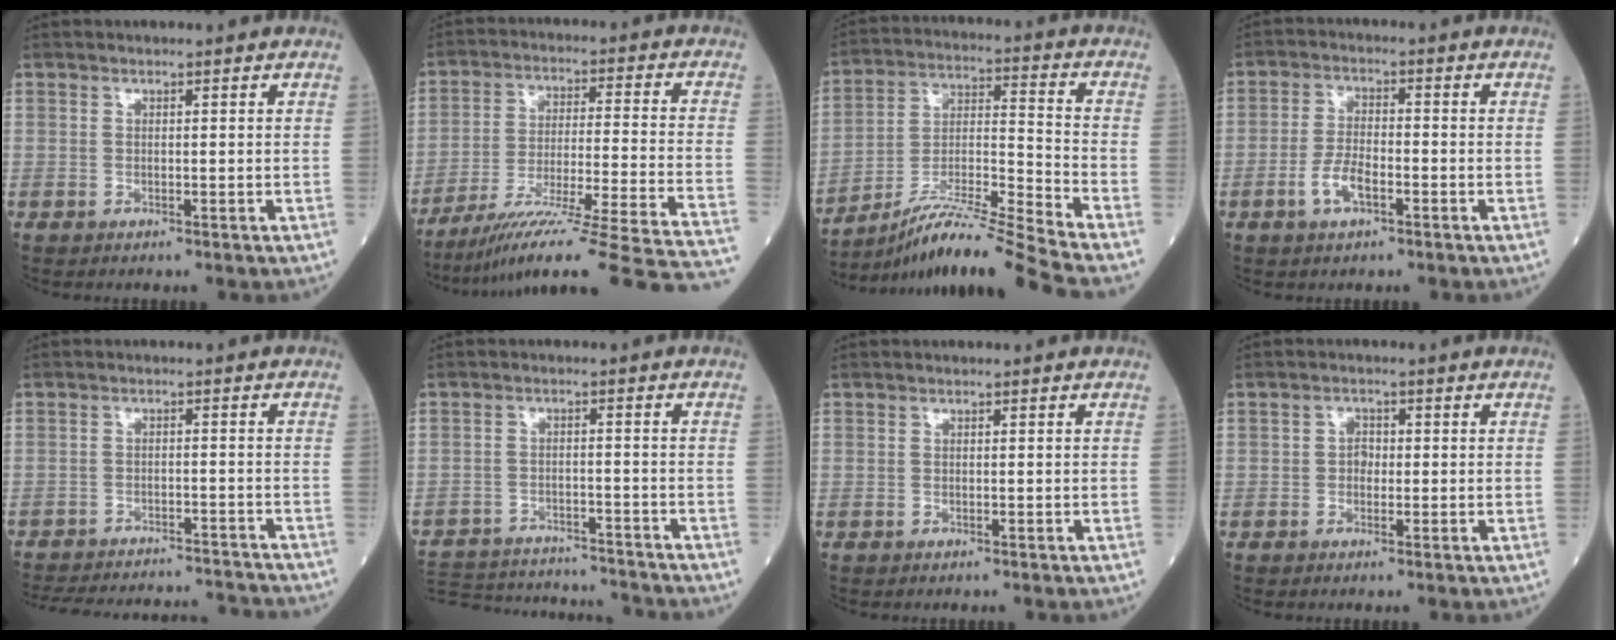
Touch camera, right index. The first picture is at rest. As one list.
[{"total": 26.6, "force": [-22.5, -1.6, 14.1], "torque": [-0.140, -0.038, -0.328]}, {"total": 16.4, "force": [-14.5, -3.1, 7.0], "torque": [-0.128, -0.001, -0.259]}, {"total": 4.9, "force": [-2.3, 1.8, 4.0], "torque": [-0.084, 0.002, -0.045]}, {"total": 18.7, "force": [-17.7, 3.3, 5.1], "torque": [-0.126, -0.007, -0.237]}, {"total": 19.2, "force": [-18.0, 3.7, 5.6], "torque": [-0.142, -0.014, -0.255]}, {"total": 0.0}, {"total": 1.8, "force": [-0.2, 1.4, 1.1], "torque": [-0.012, 0.006, -0.006]}]